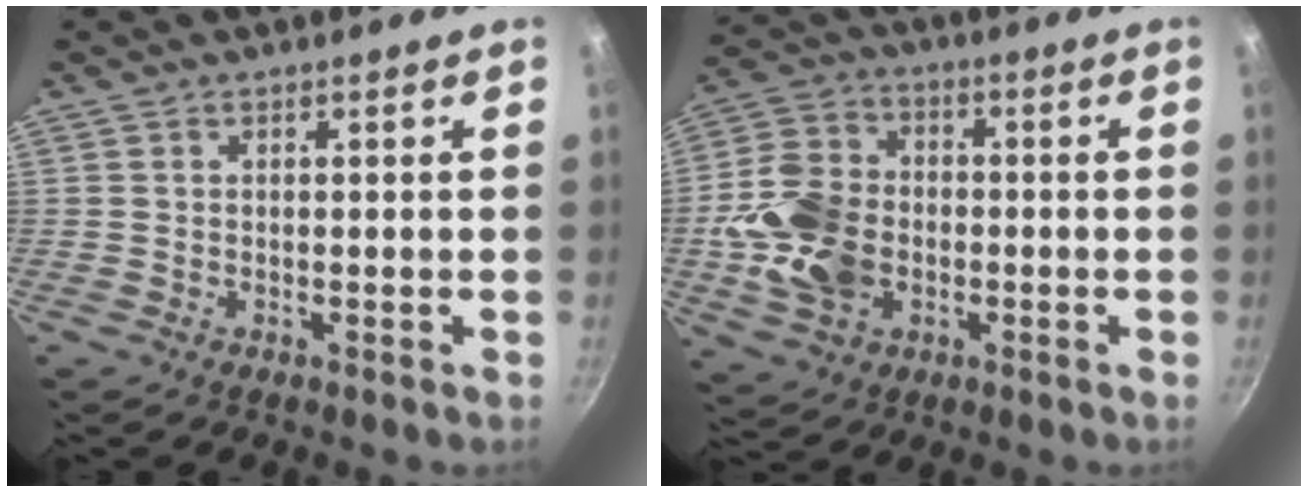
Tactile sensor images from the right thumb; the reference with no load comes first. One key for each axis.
{"total": 14.9, "fx": -2.5, "fy": 11.2, "fz": 9.4, "tx": -0.166, "ty": 0.019, "tz": -0.051}